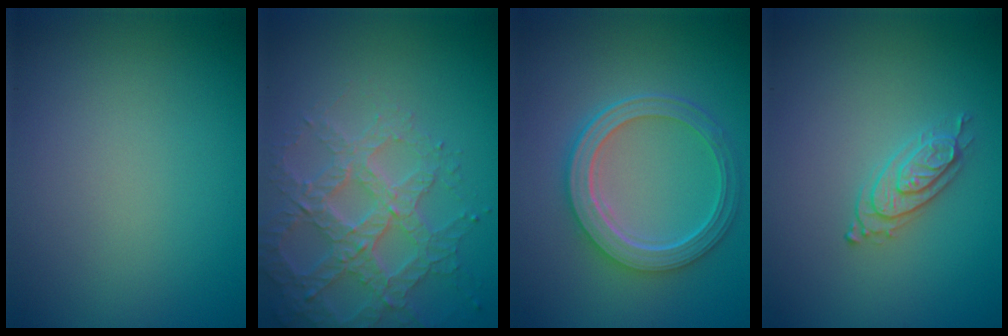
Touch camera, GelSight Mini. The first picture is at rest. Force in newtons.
{"total": 4.3, "press": 4.1, "slide": 1.2}
{"total": 5.7, "press": 4.3, "slide": 3.7}
{"total": 2.2, "press": 2.0, "slide": 0.7}